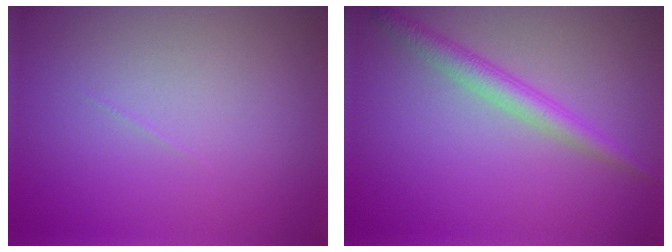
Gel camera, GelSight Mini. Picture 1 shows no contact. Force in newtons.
{"total": 2.6, "press": 2.6, "slide": 0.1}